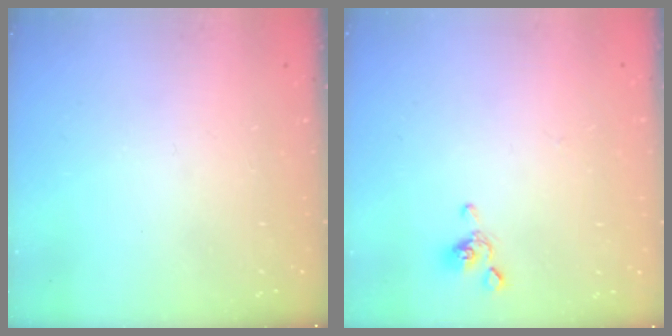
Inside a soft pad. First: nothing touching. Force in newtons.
{"total": 2.2, "press": 2.0, "slide": 0.8}